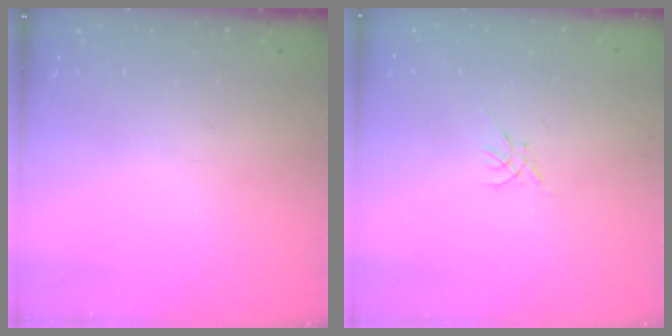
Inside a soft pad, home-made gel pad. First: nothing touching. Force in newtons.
{"total": 0.0}